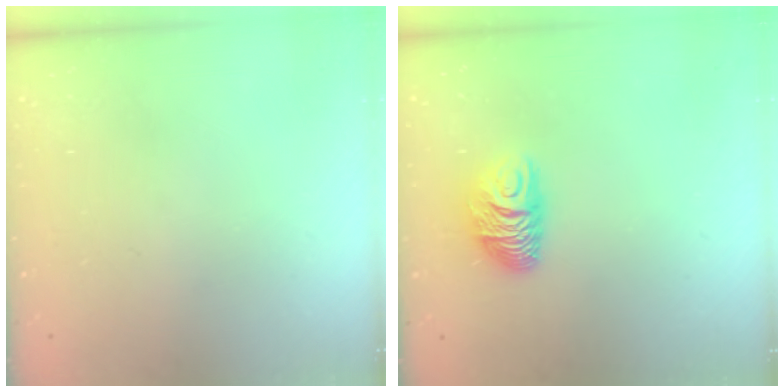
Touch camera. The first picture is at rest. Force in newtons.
{"total": 9.5, "press": 9.4, "slide": 0.8}